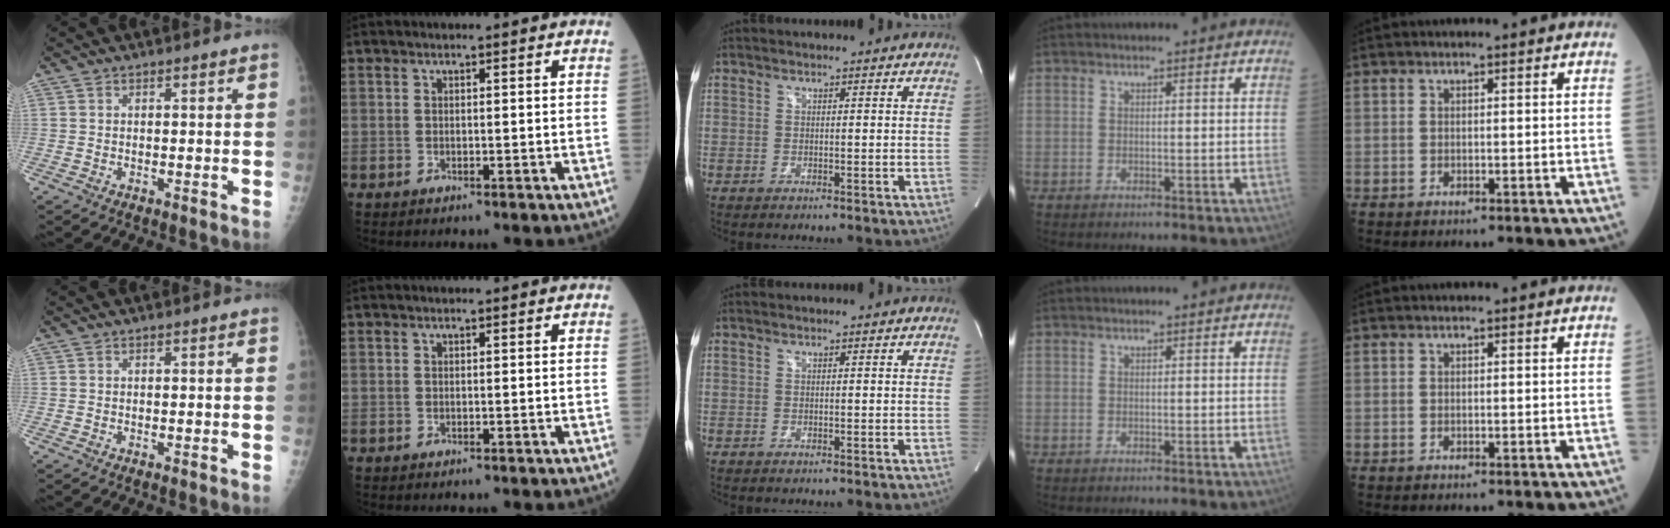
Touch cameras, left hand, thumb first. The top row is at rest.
{}